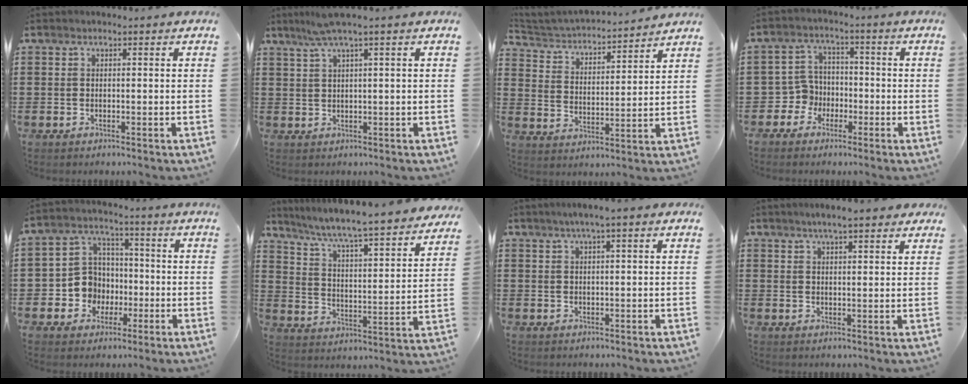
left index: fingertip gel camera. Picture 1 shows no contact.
{"total": 3.9, "force": [2.1, -0.5, 3.2], "torque": [-0.066, 0.001, 0.036]}
{"total": 3.2, "force": [3.2, 0.4, 0.4], "torque": [-0.030, -0.029, 0.046]}
{"total": 4.8, "force": [-2.2, 4.2, 1.0], "torque": [-0.048, 0.004, -0.049]}
{"total": 7.8, "force": [-1.3, 7.3, 2.4], "torque": [-0.080, 0.021, -0.021]}
{"total": 5.5, "force": [4.8, -0.6, 2.6], "torque": [-0.073, -0.051, 0.072]}
{"total": 2.2, "force": [1.2, -0.1, 1.8], "torque": [-0.036, 0.000, 0.020]}
{"total": 4.2, "force": [3.4, 0.4, 2.4], "torque": [-0.054, 0.001, 0.060]}